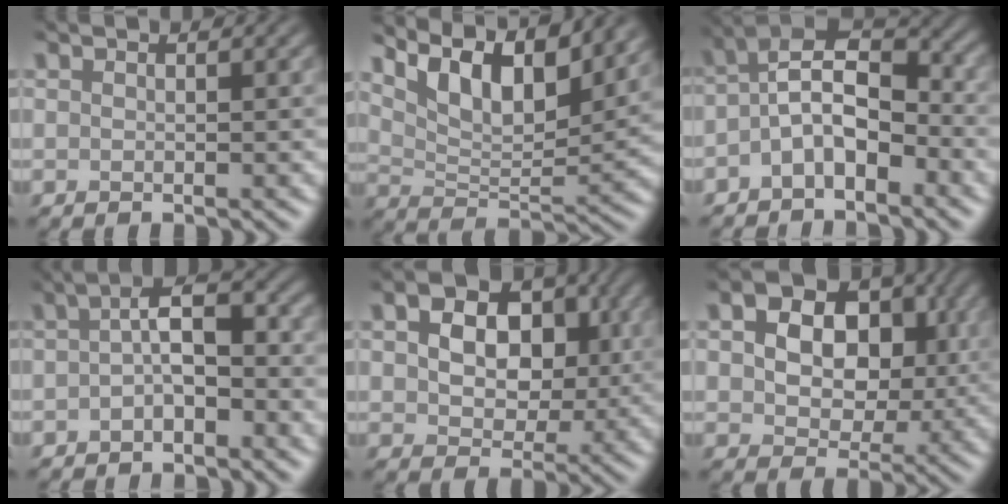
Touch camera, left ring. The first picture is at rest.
{"total": 9.8, "force": [6.1, 4.0, 6.5], "torque": [-0.115, 0.004, 0.109]}
{"total": 4.8, "force": [-1.9, 2.3, 3.8], "torque": [-0.068, 0.018, -0.043]}
{"total": 3.9, "force": [-1.4, 1.4, 3.4], "torque": [-0.065, 0.016, -0.032]}
{"total": 9.5, "force": [2.2, 6.8, 6.3], "torque": [-0.099, 0.018, 0.030]}
{"total": 11.1, "force": [2.7, 8.1, 7.1], "torque": [-0.103, 0.030, 0.035]}